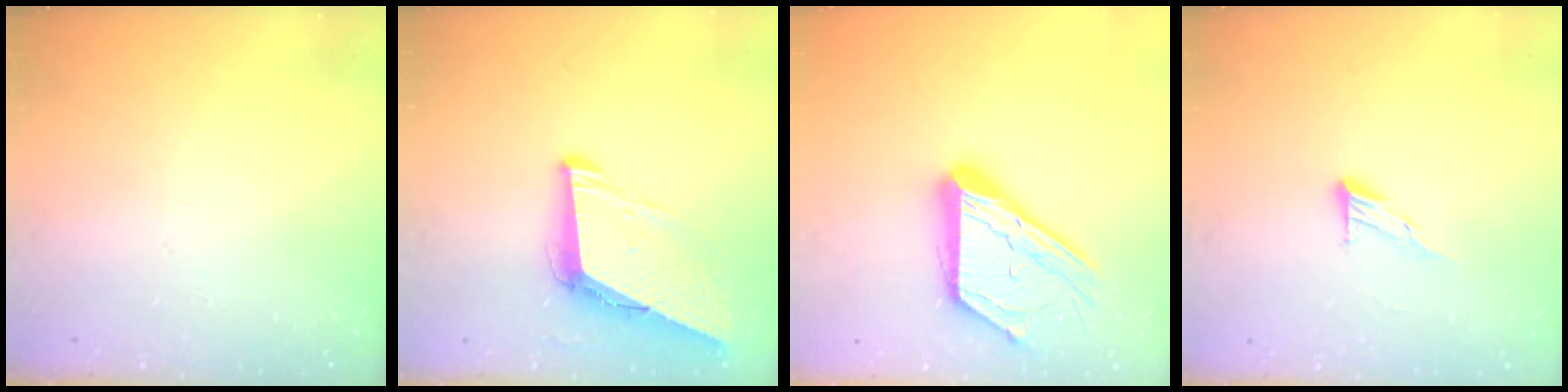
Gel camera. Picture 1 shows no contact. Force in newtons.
{"total": 8.9, "press": 8.2, "slide": 3.6}
{"total": 16.7, "press": 16.7, "slide": 1.4}
{"total": 6.7, "press": 6.7, "slide": 0.3}